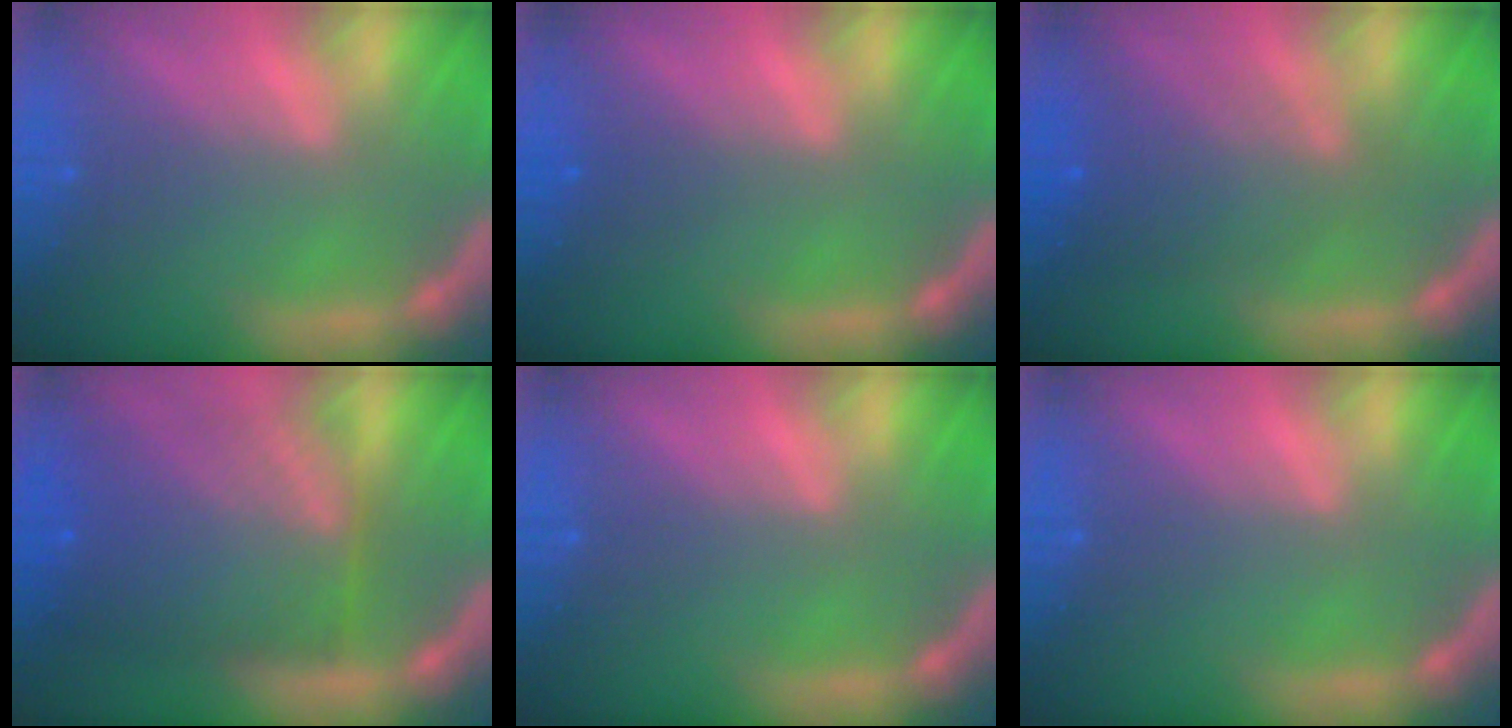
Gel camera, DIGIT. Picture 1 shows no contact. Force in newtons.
{"total": 0.9}
{"total": 5.1}
{"total": 10.1}
{"total": 0.0}
{"total": 0.0}